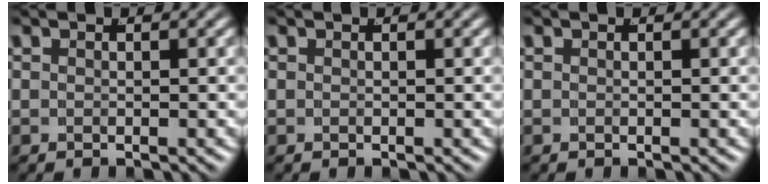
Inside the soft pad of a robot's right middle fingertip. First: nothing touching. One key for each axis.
{"total": 0.0}
{"total": 0.0}